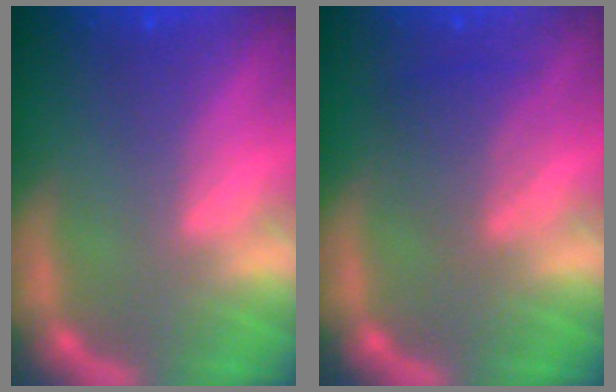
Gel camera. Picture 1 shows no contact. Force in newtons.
{"total": 3.0}